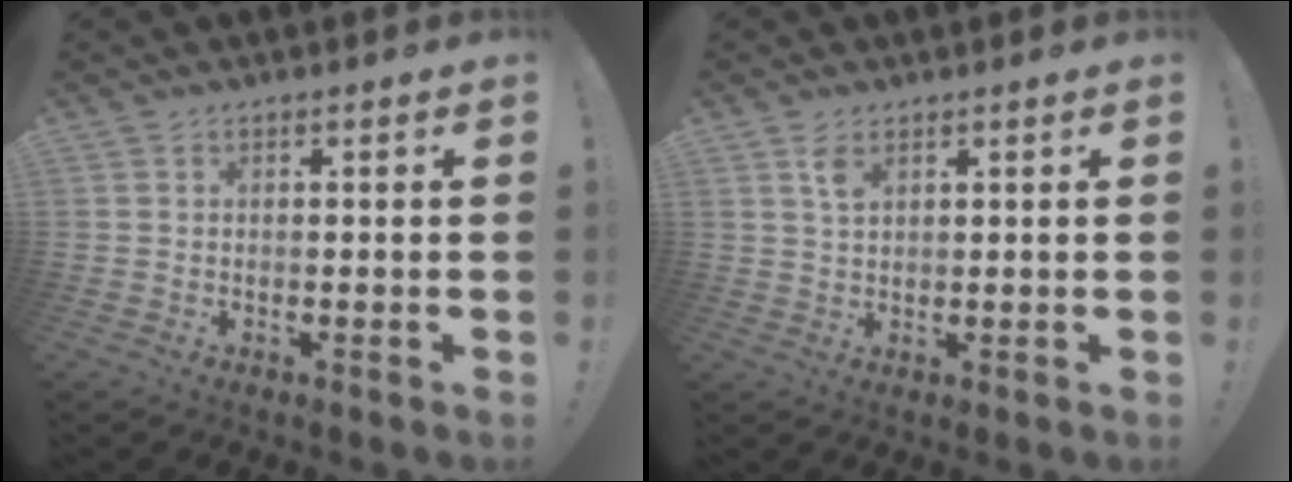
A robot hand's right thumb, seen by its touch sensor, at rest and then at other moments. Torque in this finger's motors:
{"motor_torque": [0.12, -0.05, -0.14, 0.12, 0.03]}